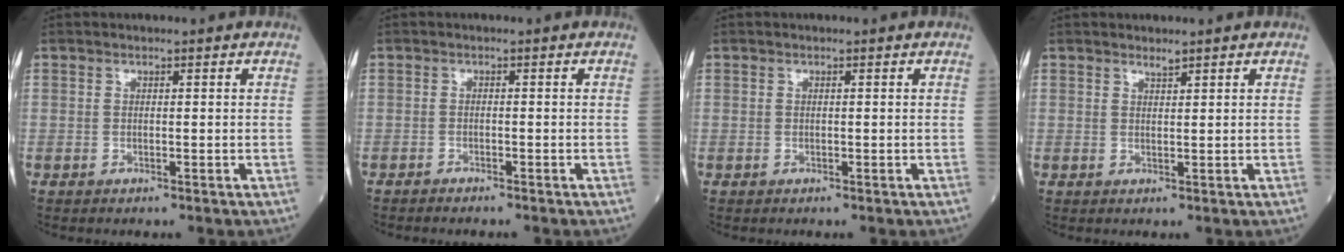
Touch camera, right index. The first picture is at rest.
{"total": 1.4, "force": [-1.3, 0.1, 0.5], "torque": [-0.009, 0.000, -0.018]}
{"total": 0.0}
{"total": 1.0, "force": [0.9, -0.1, 0.3], "torque": [-0.008, -0.006, 0.018]}